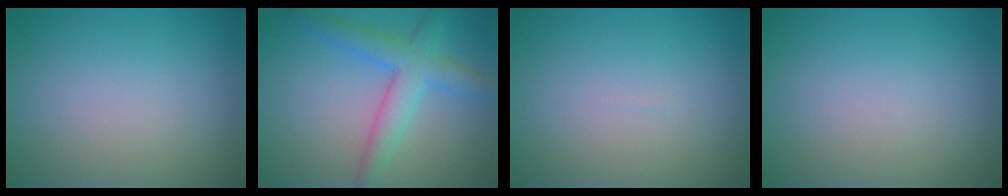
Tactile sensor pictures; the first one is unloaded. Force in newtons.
{"total": 4.5, "press": 4.5, "slide": 0.1}
{"total": 0.0}
{"total": 0.0}